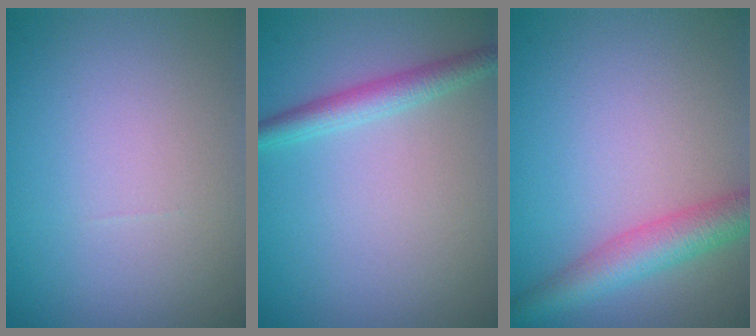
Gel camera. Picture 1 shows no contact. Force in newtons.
{"total": 2.3, "press": 2.3, "slide": 0.1}
{"total": 4.1, "press": 4.1, "slide": 0.1}